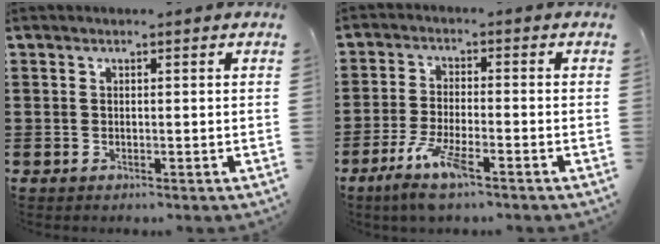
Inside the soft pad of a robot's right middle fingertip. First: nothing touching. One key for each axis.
{"total": 6.6, "fx": -4.1, "fy": 1.0, "fz": 5.1, "tx": -0.105, "ty": -0.011, "tz": -0.073}